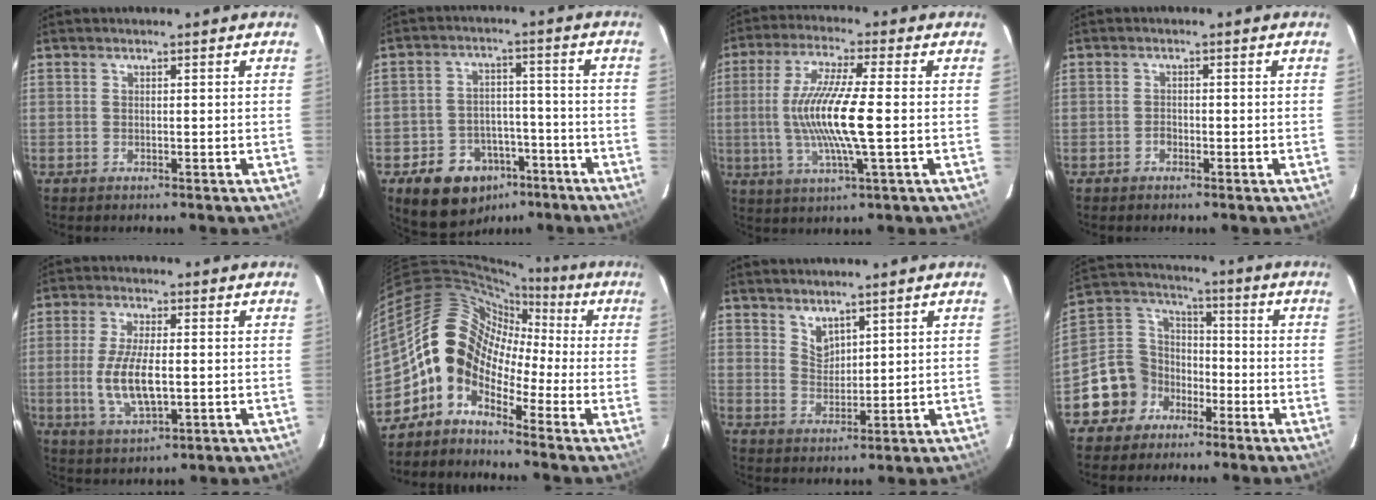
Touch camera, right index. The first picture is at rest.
{"total": 12.9, "force": [-7.8, 9.2, 4.7], "torque": [-0.113, 0.028, -0.094]}
{"total": 13.2, "force": [-1.0, 1.1, 13.2], "torque": [-0.254, -0.007, -0.019]}
{"total": 1.0, "force": [-0.7, 0.6, 0.3], "torque": [-0.006, 0.002, -0.012]}
{"total": 9.5, "force": [-1.1, 3.6, 8.7], "torque": [-0.179, -0.008, -0.018]}
{"total": 10.5, "force": [-3.9, 8.2, 5.3], "torque": [-0.085, 0.035, -0.105]}
{"total": 3.7, "force": [3.1, 1.7, 1.2], "torque": [-0.017, -0.002, 0.060]}
{"total": 10.9, "force": [-6.1, 8.9, 1.4], "torque": [-0.048, 0.052, -0.112]}